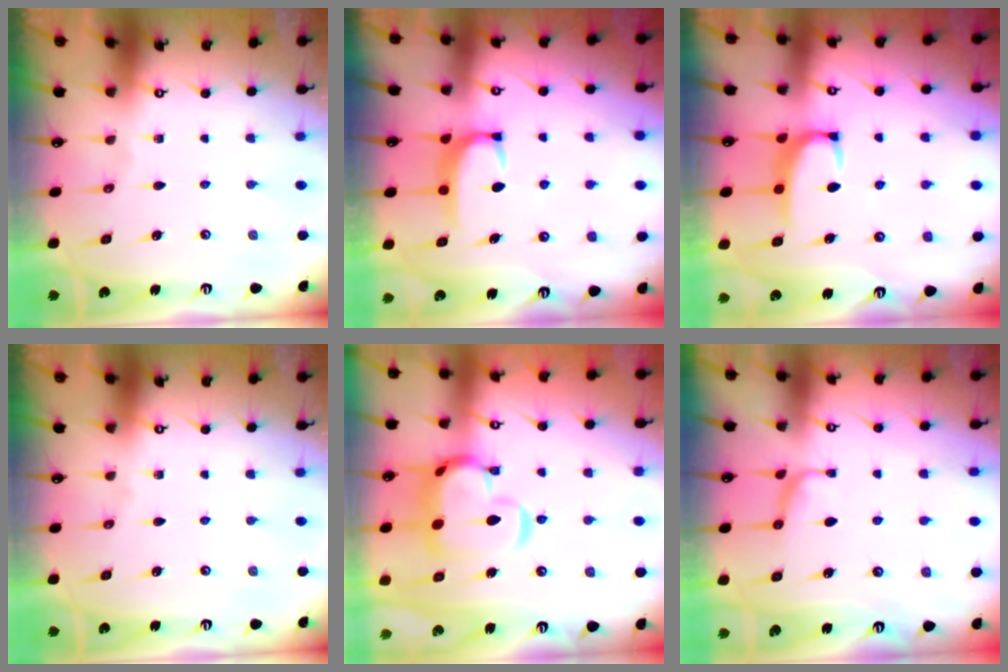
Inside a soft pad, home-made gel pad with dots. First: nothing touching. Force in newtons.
{"total": 2.8, "press": 2.8, "slide": 0.4}
{"total": 2.2, "press": 2.1, "slide": 0.6}
{"total": 0.0}
{"total": 8.7, "press": 8.6, "slide": 1.3}
{"total": 2.0, "press": 1.8, "slide": 0.9}